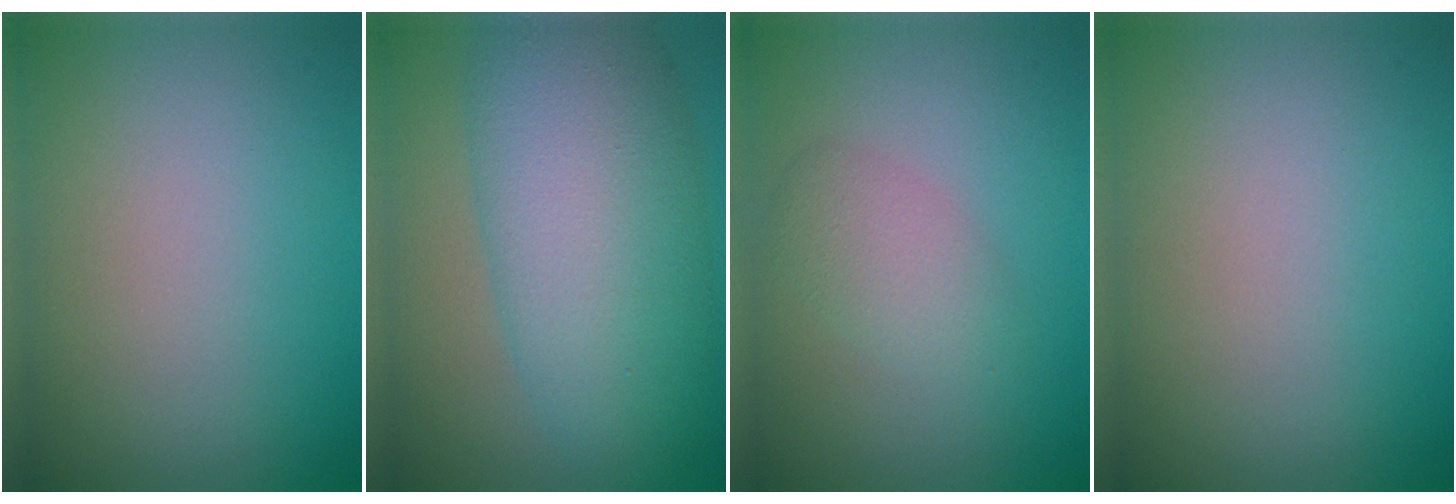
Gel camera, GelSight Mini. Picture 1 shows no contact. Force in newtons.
{"total": 10.4, "press": 10.4, "slide": 0.2}
{"total": 2.4, "press": 2.4, "slide": 0.1}
{"total": 0.0}